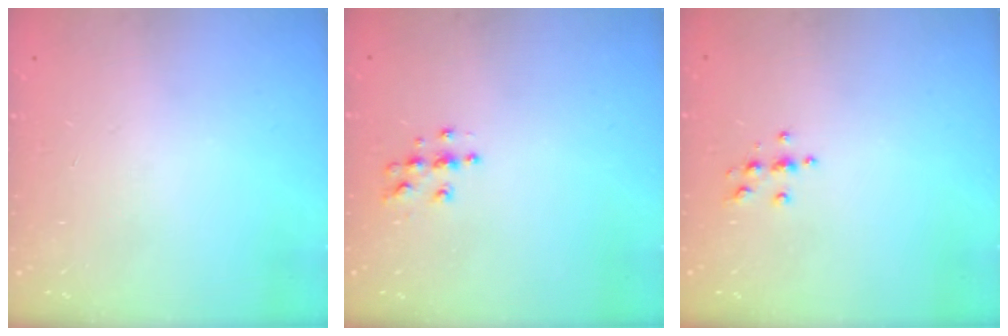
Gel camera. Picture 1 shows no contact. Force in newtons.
{"total": 4.9, "press": 4.9, "slide": 0.1}
{"total": 3.9, "press": 3.8, "slide": 0.4}